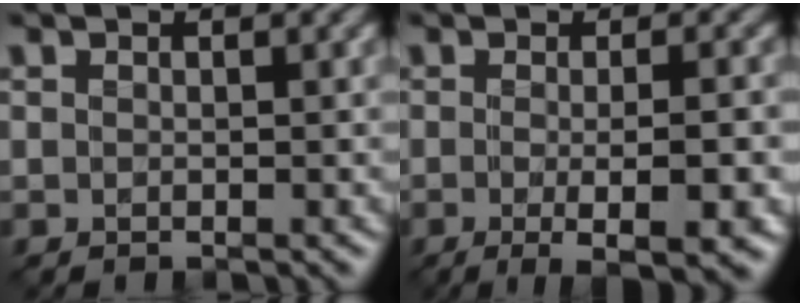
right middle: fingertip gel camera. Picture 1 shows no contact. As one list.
[{"total": 5.6, "force": [-1.3, 1.4, 5.3], "torque": [-0.070, -0.011, -0.013]}]